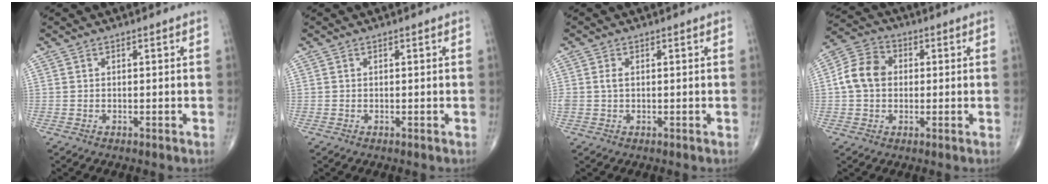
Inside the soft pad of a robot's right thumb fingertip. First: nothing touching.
{"total": 0.0}
{"total": 1.7, "force": [0.1, 1.1, 1.3], "torque": [-0.032, 0.002, 0.002]}
{"total": 8.7, "force": [0.4, 6.9, 5.2], "torque": [-0.088, 0.022, -0.004]}